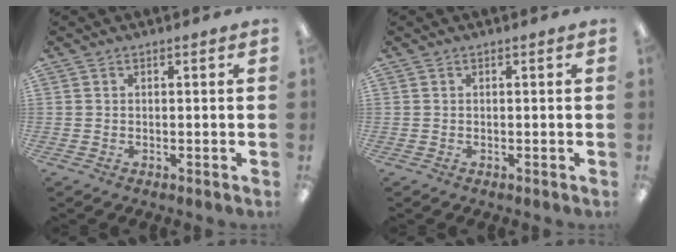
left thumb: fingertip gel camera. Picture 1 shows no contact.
{"total": 0.0}